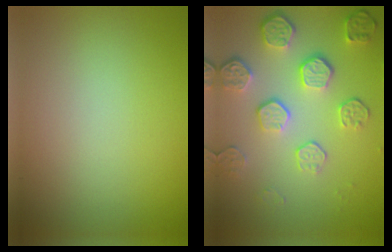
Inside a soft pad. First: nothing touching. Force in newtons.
{"total": 5.6, "press": 4.2, "slide": 3.7}